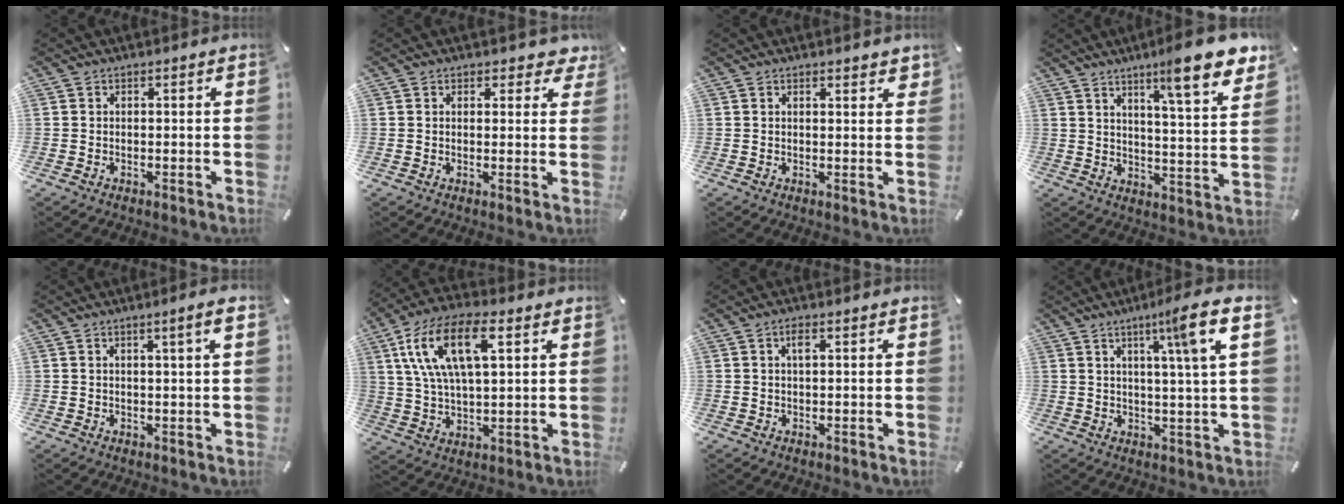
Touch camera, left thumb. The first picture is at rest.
{"total": 2.7, "force": [1.6, 1.8, 1.1], "torque": [-0.003, -0.003, 0.024]}
{"total": 1.6, "force": [1.4, 0.5, 0.7], "torque": [-0.007, -0.003, 0.024]}
{"total": 13.5, "force": [10.0, 1.5, 8.9], "torque": [-0.134, -0.068, 0.158]}
{"total": 4.0, "force": [1.5, 0.2, 3.7], "torque": [-0.070, 0.000, 0.024]}
{"total": 15.5, "force": [6.5, 7.1, 12.2], "torque": [-0.269, 0.007, 0.112]}
{"total": 2.1, "force": [0.7, 0.7, 1.9], "torque": [-0.039, 0.006, 0.010]}
{"total": 8.9, "force": [3.6, -0.1, 8.1], "torque": [-0.128, -0.008, 0.049]}